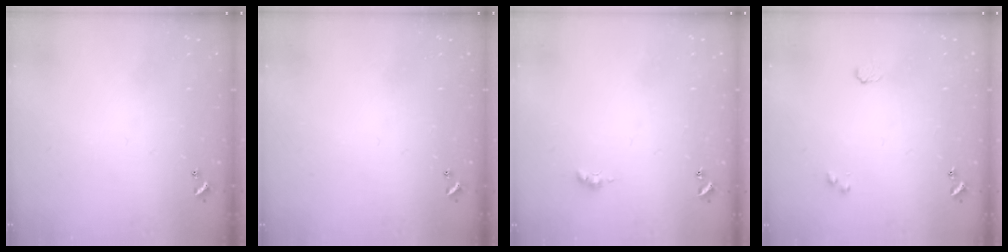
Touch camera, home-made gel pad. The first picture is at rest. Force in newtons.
{"total": 0.0}
{"total": 2.0, "press": 1.9, "slide": 0.5}
{"total": 1.8, "press": 1.8, "slide": 0.4}